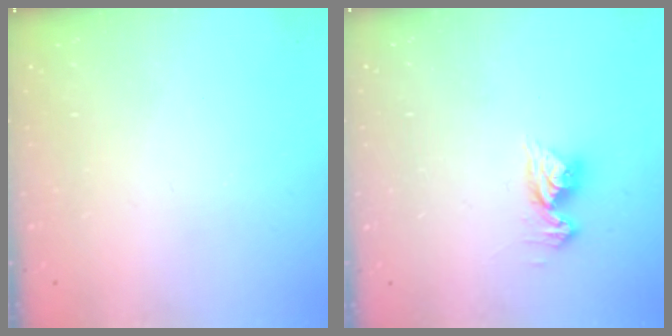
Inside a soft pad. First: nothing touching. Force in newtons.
{"total": 9.6, "press": 9.6, "slide": 1.0}